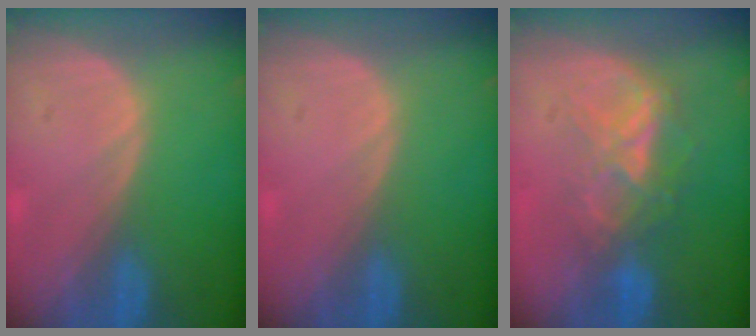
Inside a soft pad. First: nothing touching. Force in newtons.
{"total": 0.0}
{"total": 6.5, "press": 6.2, "slide": 1.9}